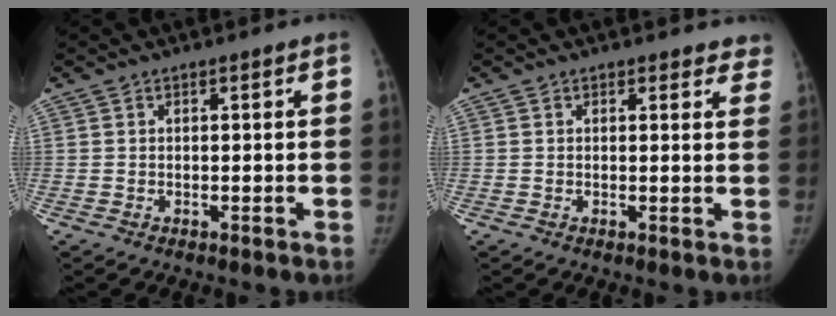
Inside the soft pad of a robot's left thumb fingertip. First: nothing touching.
{"total": 4.0, "force": [3.5, 1.8, 0.6], "torque": [0.036, -0.015, 0.020]}